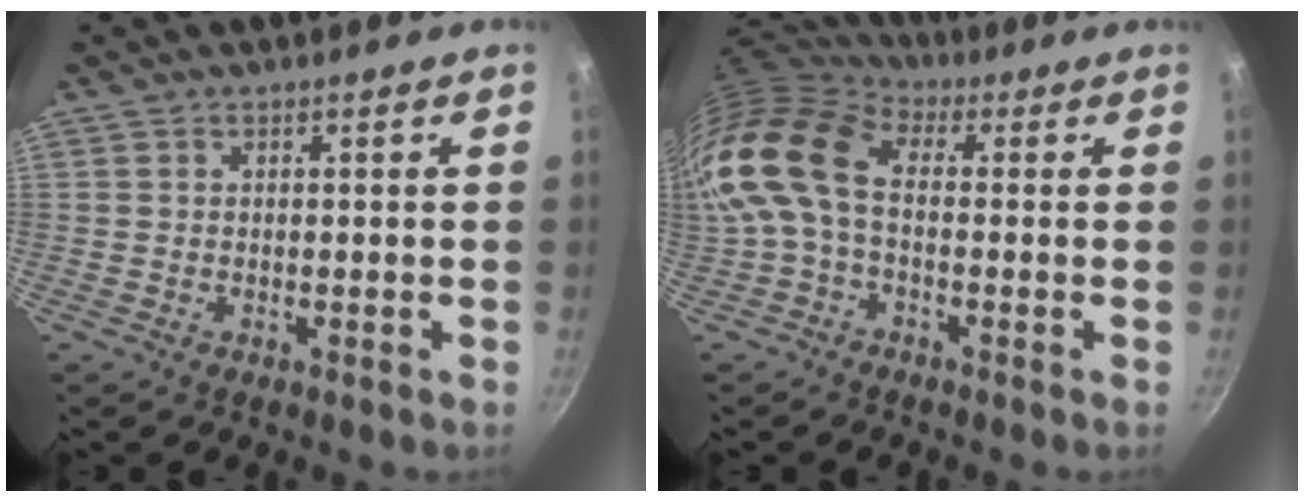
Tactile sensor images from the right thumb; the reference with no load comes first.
{"total": 13.9, "force": [-0.5, 8.4, 11.0], "torque": [-0.221, 0.023, -0.031]}